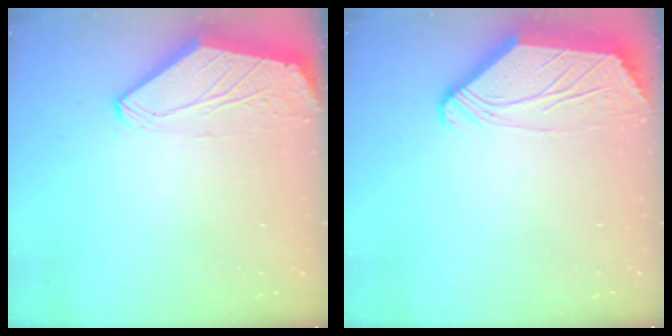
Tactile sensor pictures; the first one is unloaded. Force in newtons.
{"total": 3.0, "press": 2.9, "slide": 0.4}